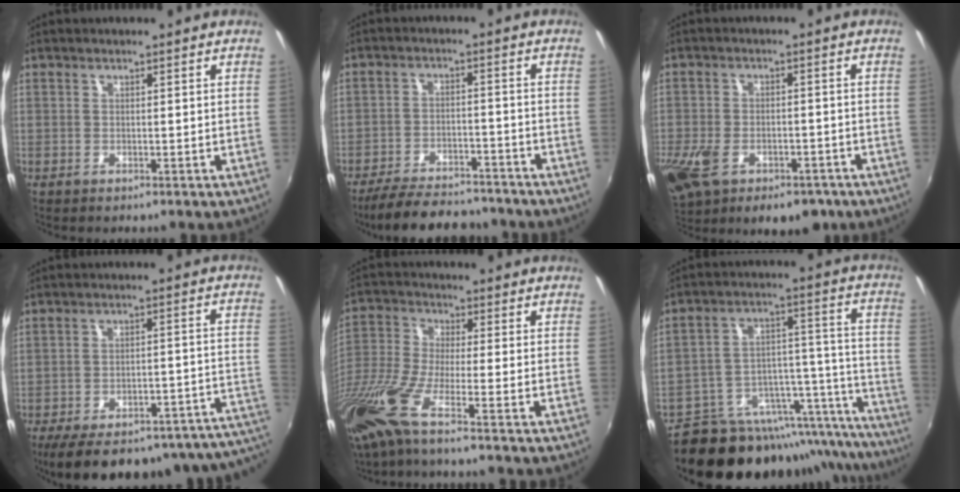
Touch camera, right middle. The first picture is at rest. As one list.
[{"total": 15.2, "force": [-13.0, 4.6, 6.4], "torque": [-0.142, -0.008, -0.192]}, {"total": 19.9, "force": [-10.2, 11.9, 12.3], "torque": [-0.290, -0.041, -0.150]}, {"total": 25.3, "force": [-20.6, 7.0, 13.0], "torque": [-0.183, -0.019, -0.258]}, {"total": 13.5, "force": [-8.4, 1.3, 10.5], "torque": [-0.234, -0.039, -0.170]}, {"total": 25.4, "force": [-18.7, 11.4, 12.8], "torque": [-0.170, 0.032, -0.246]}]